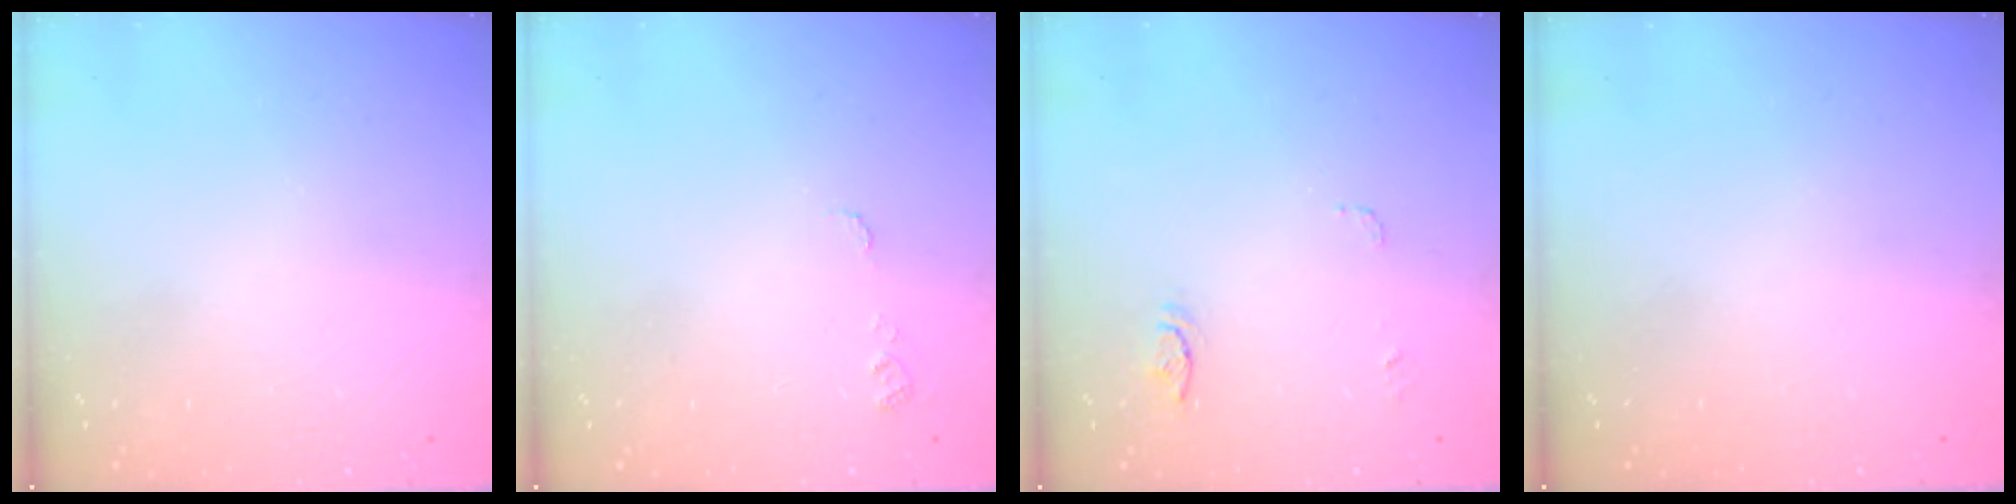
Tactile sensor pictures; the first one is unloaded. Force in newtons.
{"total": 5.3, "press": 5.2, "slide": 0.5}
{"total": 5.5, "press": 5.4, "slide": 0.4}
{"total": 0.0}